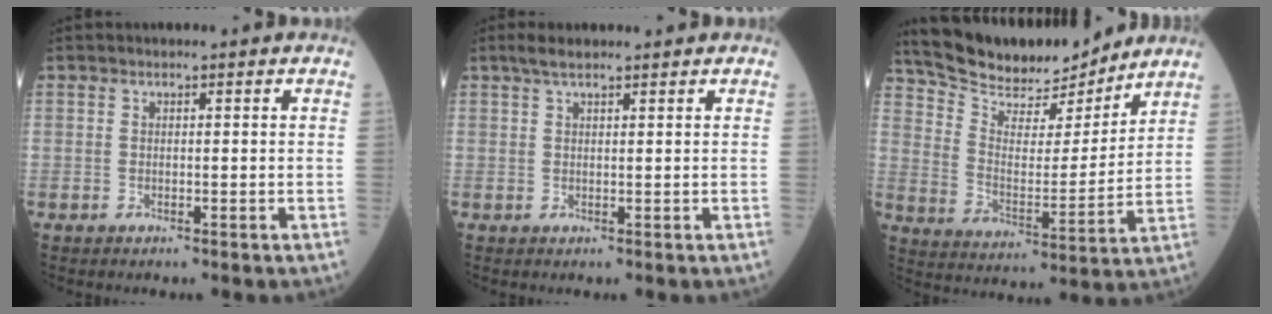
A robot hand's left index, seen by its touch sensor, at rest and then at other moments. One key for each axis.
{"total": 2.9, "fx": 2.3, "fy": 0.4, "fz": 1.7, "tx": -0.036, "ty": 0.021, "tz": 0.043}
{"total": 16.4, "fx": 14.8, "fy": 4.1, "fz": 5.7, "tx": -0.108, "ty": 0.000, "tz": 0.251}